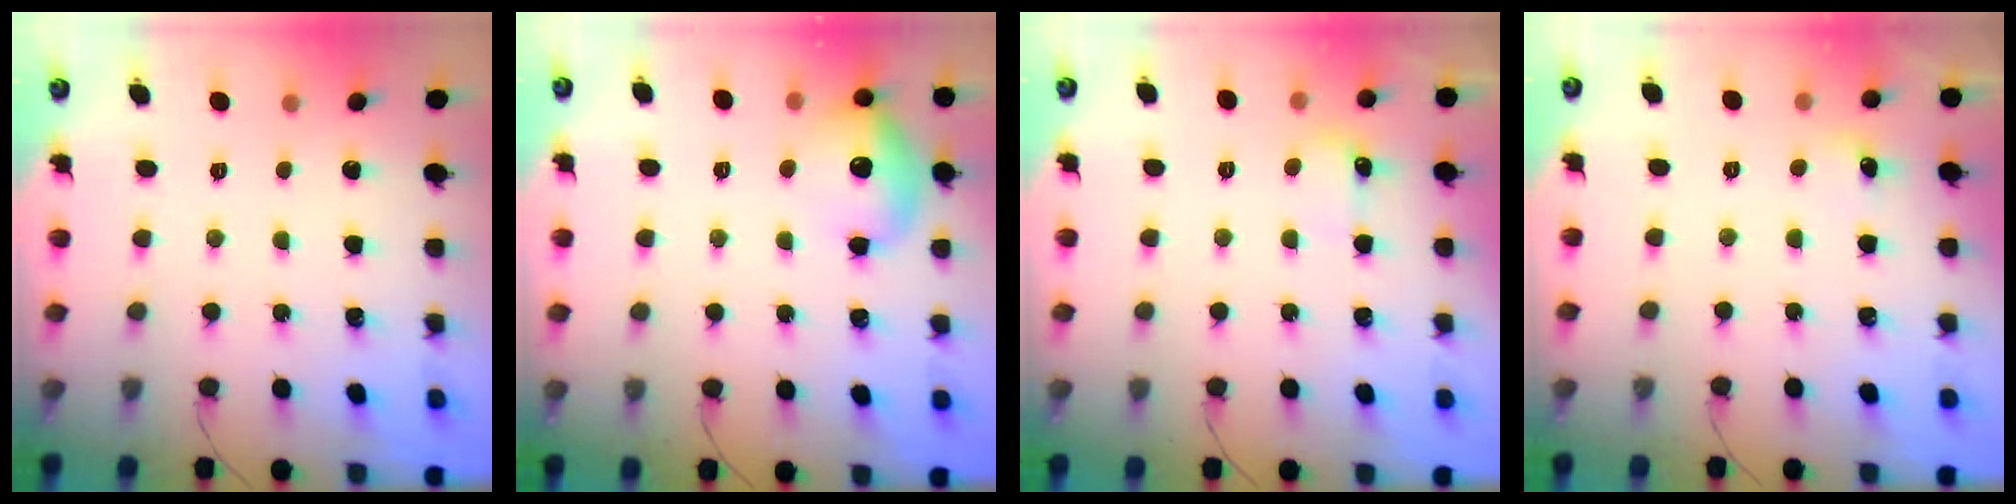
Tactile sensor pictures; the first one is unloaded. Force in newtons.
{"total": 17.3, "press": 13.1, "slide": 11.4}
{"total": 5.5, "press": 5.3, "slide": 1.4}
{"total": 4.7, "press": 4.5, "slide": 1.2}